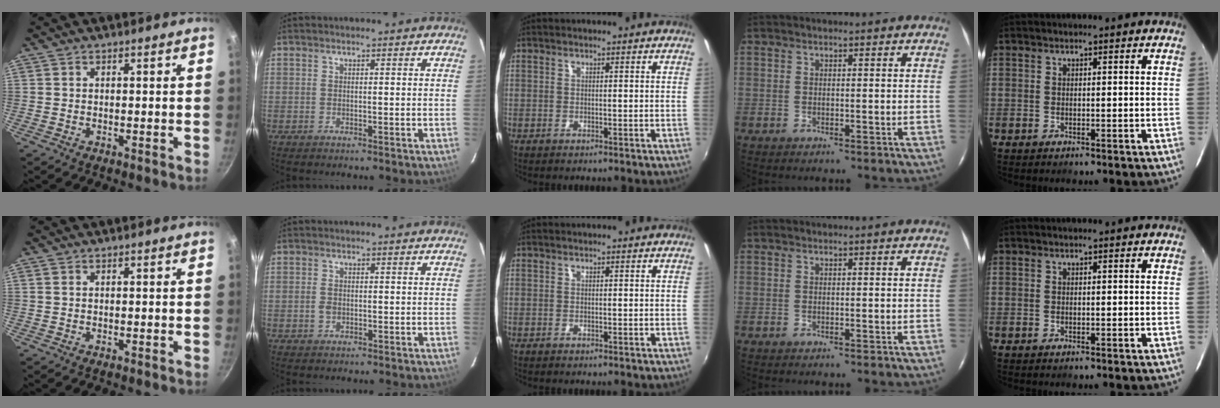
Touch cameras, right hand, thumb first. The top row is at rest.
{"thumb": {"total": 0.7, "force": [0.3, 0.5, 0.4], "torque": [-0.008, 0.002, 0.004]}, "index": {"total": 1.8, "force": [-0.4, 1.2, 1.2], "torque": [-0.026, 0.002, -0.008]}}